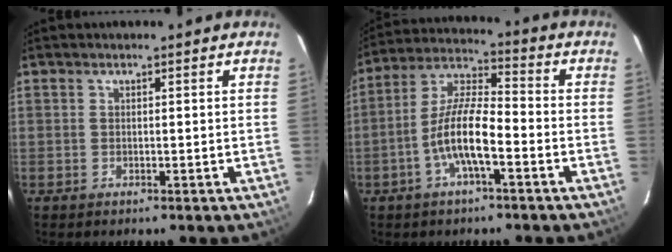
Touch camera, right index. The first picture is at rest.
{"total": 10.4, "force": [-4.0, 2.6, 9.3], "torque": [-0.193, 0.007, -0.079]}